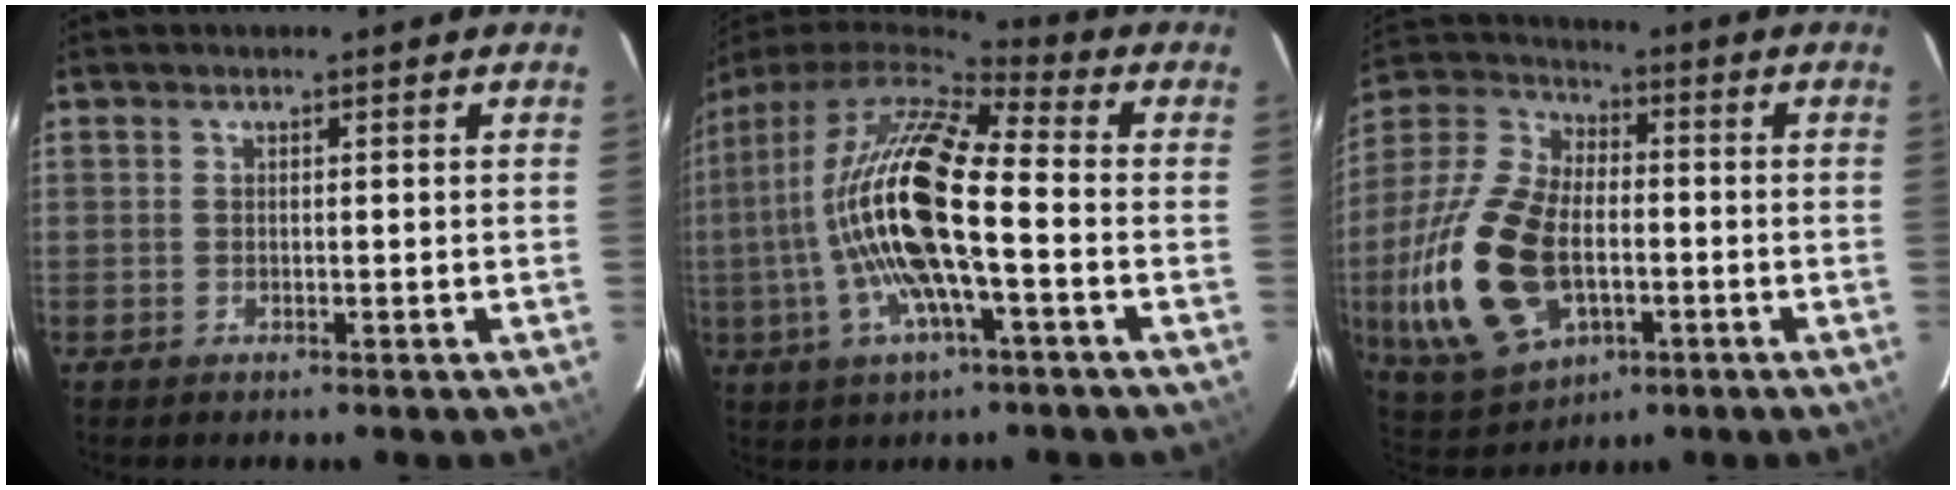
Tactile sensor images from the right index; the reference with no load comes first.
{"total": 18.5, "force": [-2.4, 3.9, 17.9], "torque": [-0.322, -0.011, -0.053]}
{"total": 21.0, "force": [-4.5, 12.6, 16.2], "torque": [-0.373, 0.000, -0.068]}